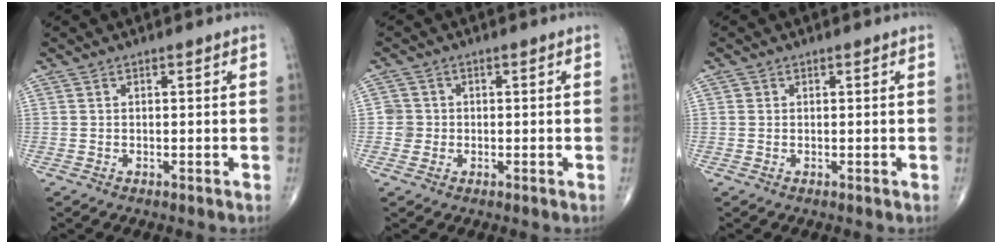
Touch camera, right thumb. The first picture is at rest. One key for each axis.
{"total": 2.6, "fx": -0.2, "fy": 2.6, "fz": 0.1, "tx": 0.021, "ty": 0.009, "tz": -0.007}
{"total": 0.6, "fx": 0.1, "fy": 0.5, "fz": 0.1, "tx": 0.002, "ty": 0.002, "tz": 0.001}